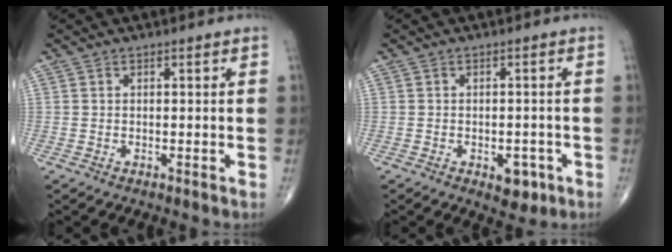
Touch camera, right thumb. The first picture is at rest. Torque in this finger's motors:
{"motor_torque": [2.42, 2.22, 0.03, -0.49, 0.03]}